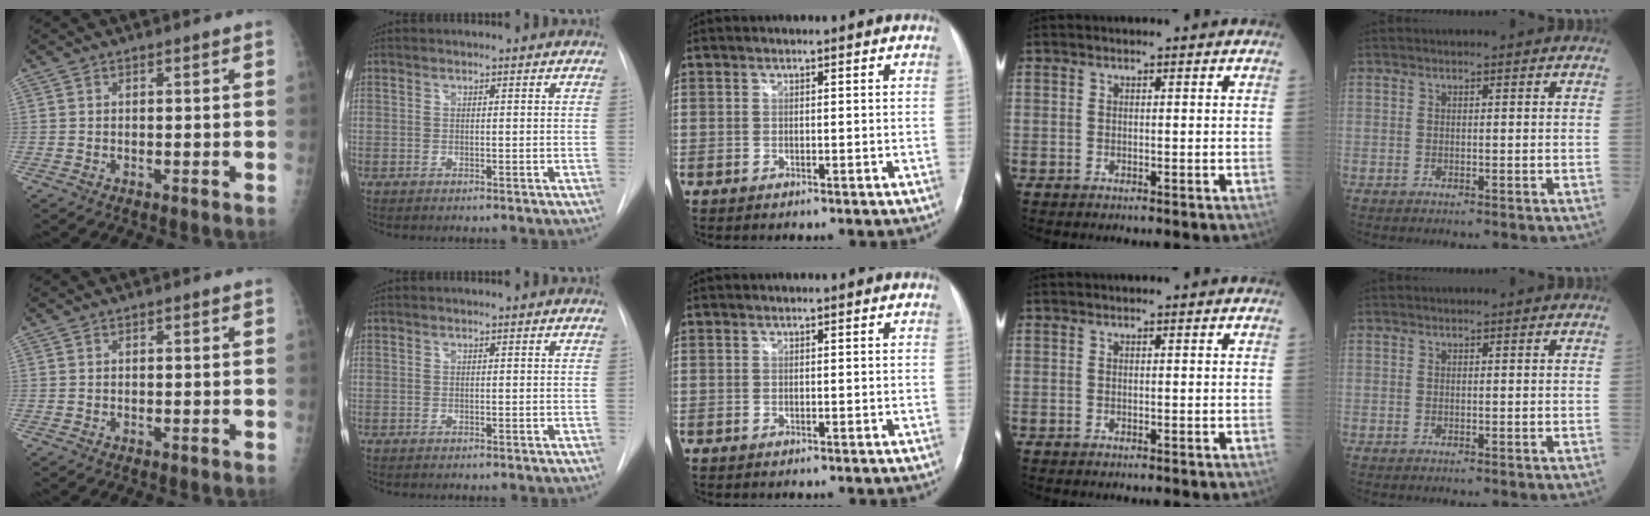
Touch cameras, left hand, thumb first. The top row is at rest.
{}